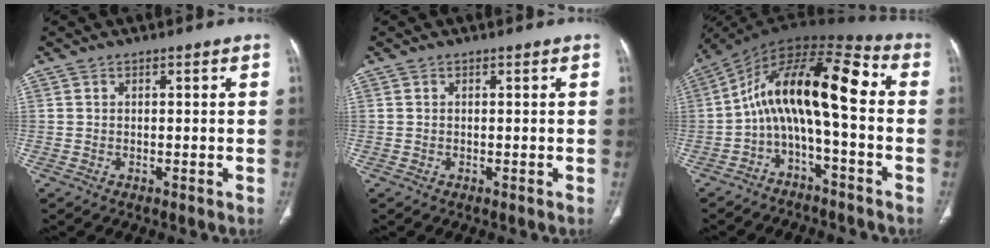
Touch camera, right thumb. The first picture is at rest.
{"total": 0.0}
{"total": 14.5, "force": [-2.0, 5.0, 13.4], "torque": [-0.219, 0.095, -0.046]}